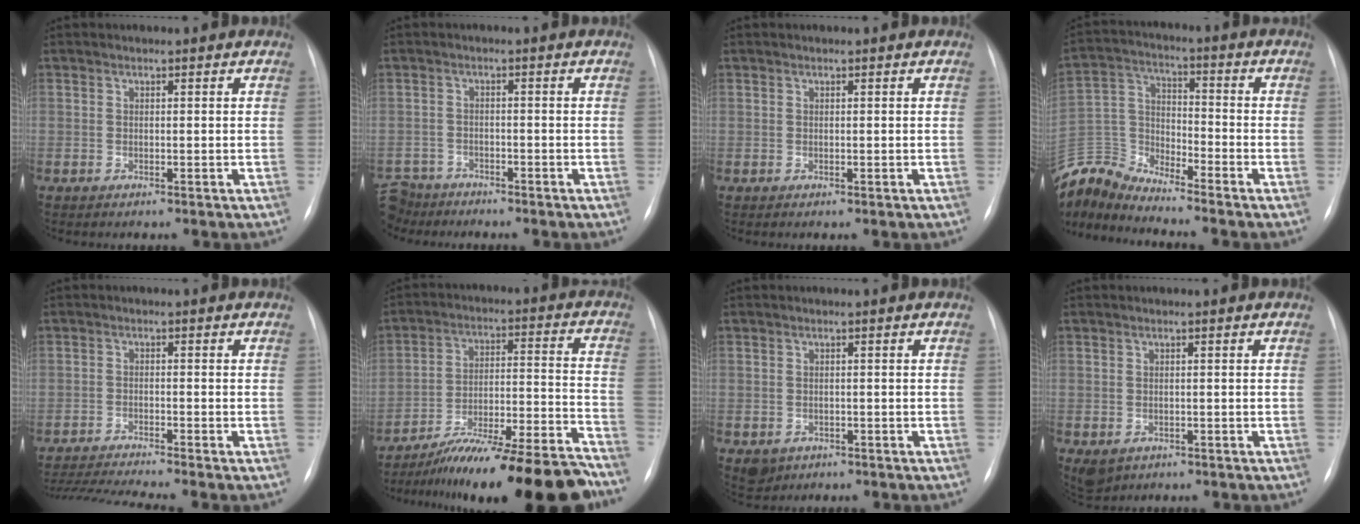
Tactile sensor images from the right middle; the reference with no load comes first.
{"total": 6.9, "force": [-6.1, 3.2, 0.2], "torque": [-0.012, 0.002, -0.109]}
{"total": 0.0}
{"total": 10.5, "force": [-10.5, 0.2, 0.2], "torque": [-0.019, 0.035, -0.212]}
{"total": 7.7, "force": [-6.9, -1.9, 2.9], "torque": [-0.045, -0.018, -0.120]}
{"total": 21.2, "force": [-18.7, -0.1, 10.0], "torque": [-0.117, 0.002, -0.292]}
{"total": 2.7, "force": [-1.4, 2.2, 0.7], "torque": [-0.008, 0.001, -0.012]}
{"total": 3.2, "force": [-1.6, 2.5, 1.3], "torque": [-0.020, -0.004, -0.012]}